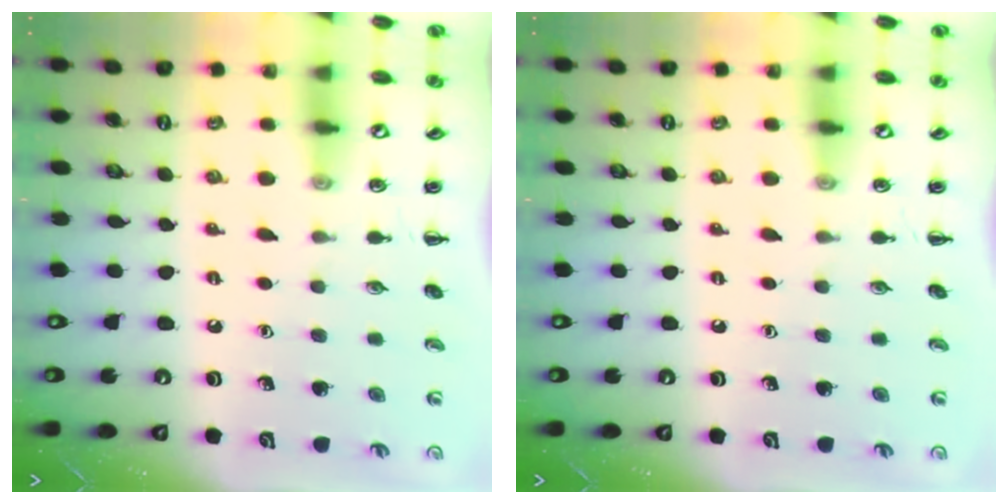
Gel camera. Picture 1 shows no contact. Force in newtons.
{"total": 0.0}